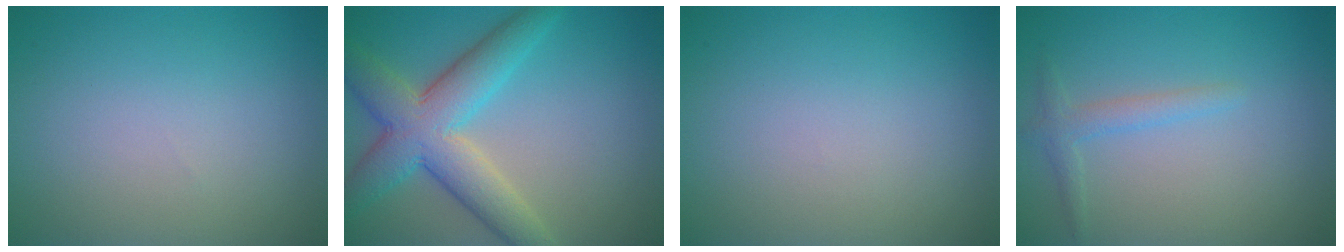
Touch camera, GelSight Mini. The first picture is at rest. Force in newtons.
{"total": 7.5, "press": 7.5, "slide": 0.2}
{"total": 0.0}
{"total": 1.3, "press": 1.3, "slide": 0.1}